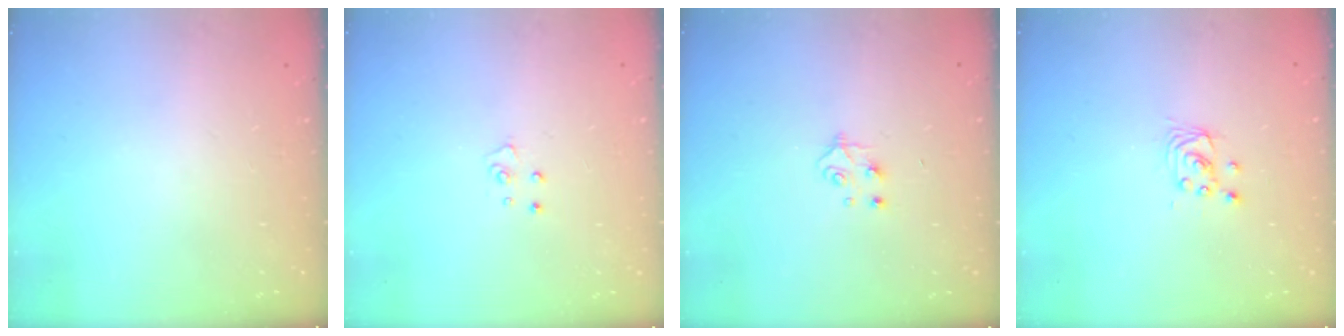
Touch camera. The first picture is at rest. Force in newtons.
{"total": 2.9, "press": 2.9, "slide": 0.3}
{"total": 5.5, "press": 5.5, "slide": 0.6}
{"total": 2.7, "press": 2.7, "slide": 0.2}